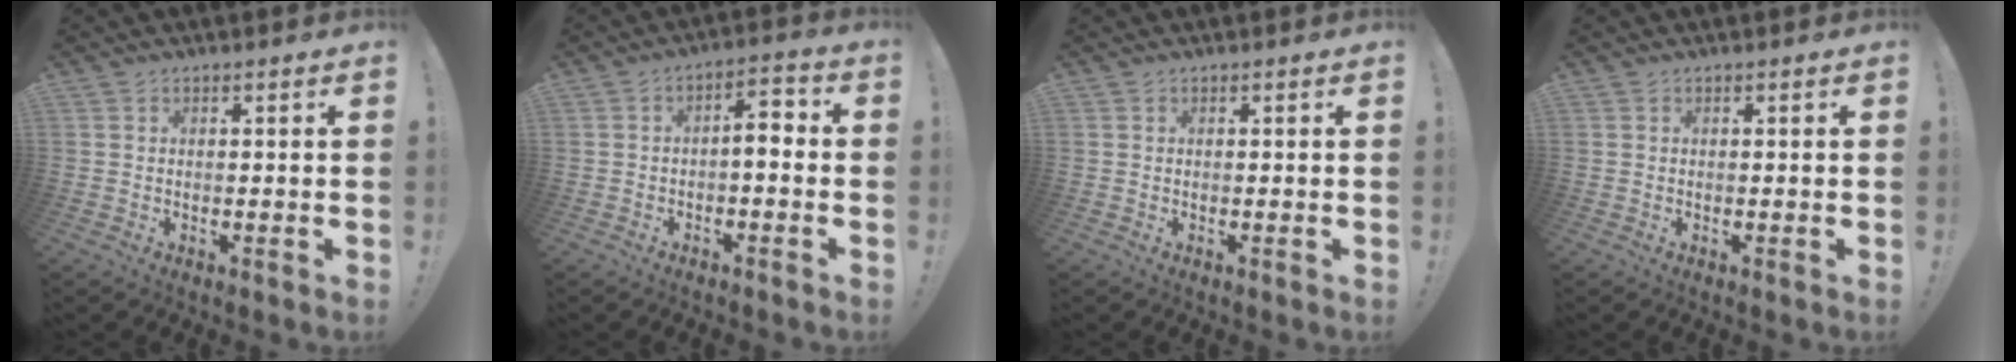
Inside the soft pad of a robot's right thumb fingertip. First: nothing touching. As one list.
[{"total": 5.2, "force": [-1.1, 2.2, 4.6], "torque": [-0.069, 0.004, -0.025]}, {"total": 0.0}, {"total": 0.0}]